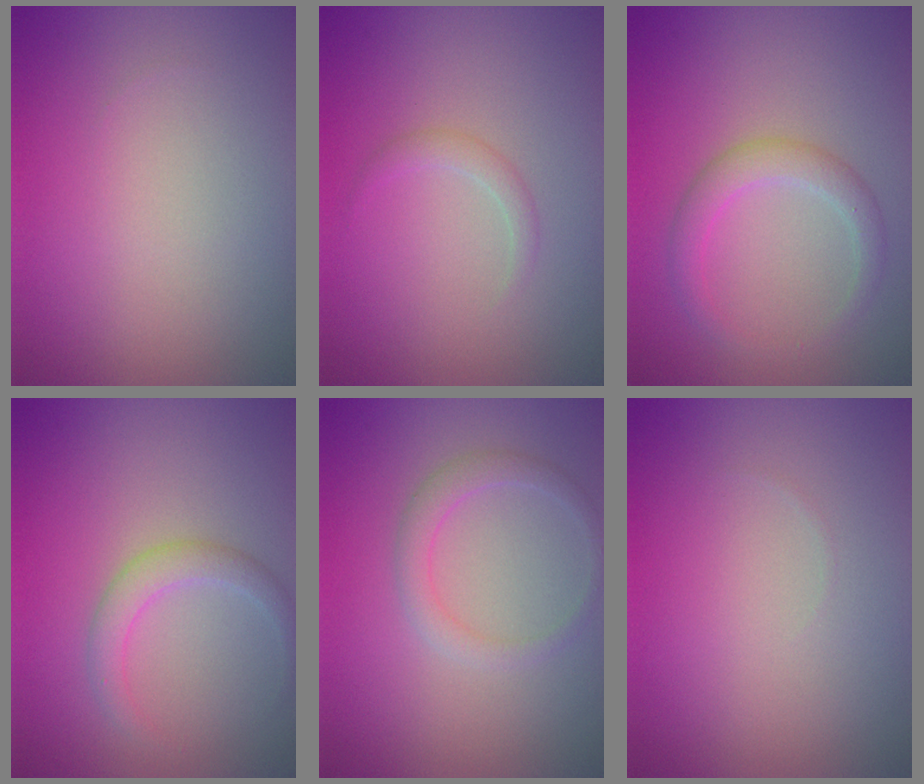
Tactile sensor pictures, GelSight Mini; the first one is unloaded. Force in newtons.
{"total": 1.1, "press": 1.1, "slide": 0.1}
{"total": 2.6, "press": 2.6, "slide": 0.1}
{"total": 2.3, "press": 2.3, "slide": 0.0}
{"total": 1.9, "press": 1.9, "slide": 0.1}
{"total": 0.0}